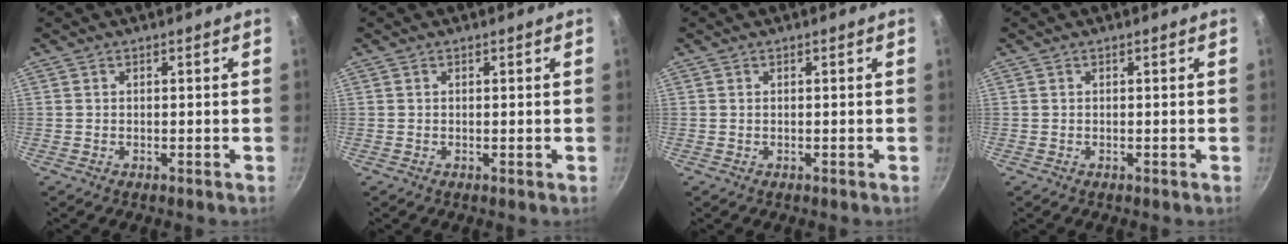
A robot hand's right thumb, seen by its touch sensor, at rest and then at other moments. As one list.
[{"total": 0.0}, {"total": 0.0}, {"total": 0.0}]